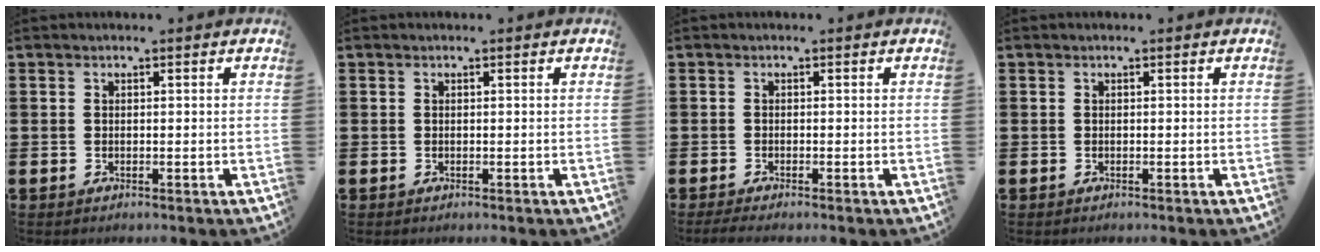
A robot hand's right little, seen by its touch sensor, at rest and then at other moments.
{"total": 0.0}
{"total": 0.8, "force": [0.0, 0.0, 0.8], "torque": [-0.006, -0.003, -0.002]}
{"total": 0.0}